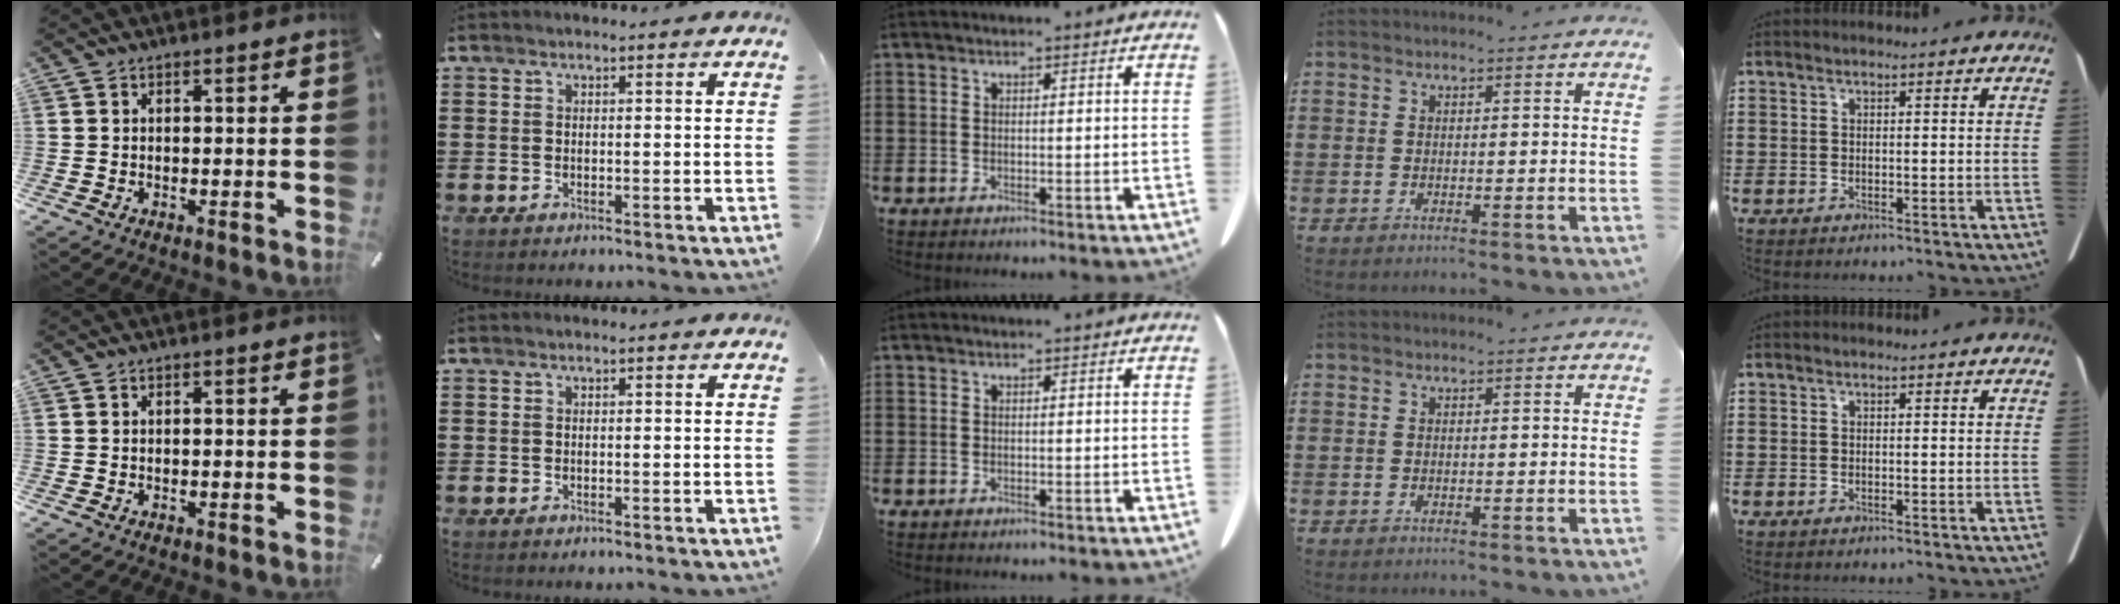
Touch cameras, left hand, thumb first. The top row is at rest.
{}